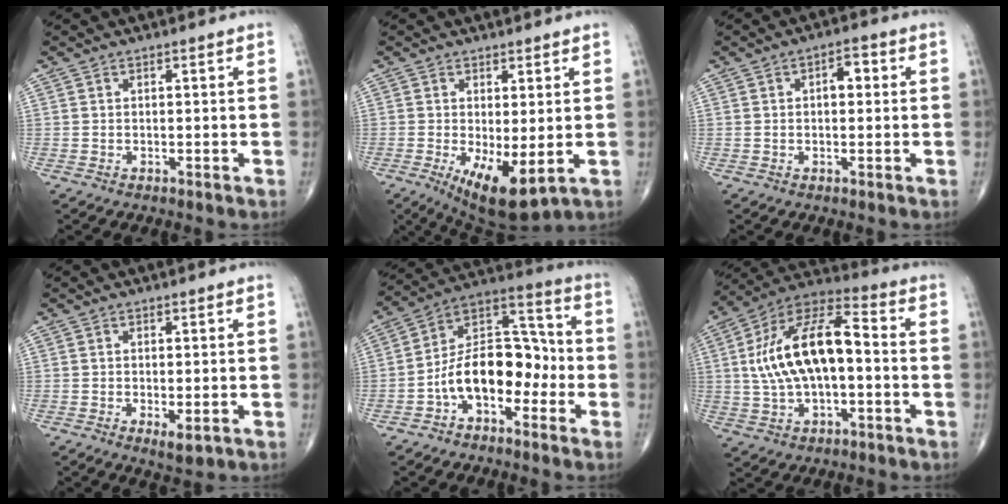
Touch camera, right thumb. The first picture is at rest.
{"total": 9.5, "force": [-2.2, 3.4, 8.6], "torque": [-0.138, -0.025, -0.021]}
{"total": 3.4, "force": [0.5, 1.8, 2.8], "torque": [-0.029, 0.010, 0.002]}
{"total": 3.0, "force": [-1.0, 1.0, 2.6], "torque": [-0.042, -0.011, -0.013]}
{"total": 14.6, "force": [-4.4, 8.8, 10.8], "torque": [-0.153, 0.064, -0.086]}
{"total": 17.6, "force": [0.1, 8.5, 15.4], "torque": [-0.284, 0.040, -0.003]}